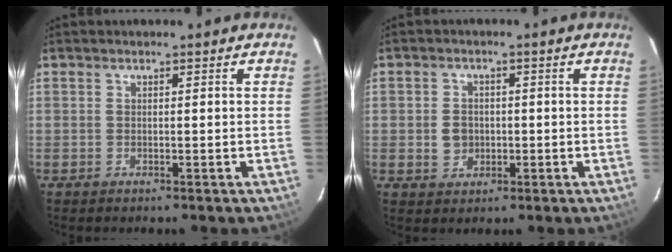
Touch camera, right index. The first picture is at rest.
{"total": 3.8, "force": [-0.4, 3.6, 1.2], "torque": [-0.027, 0.009, -0.001]}